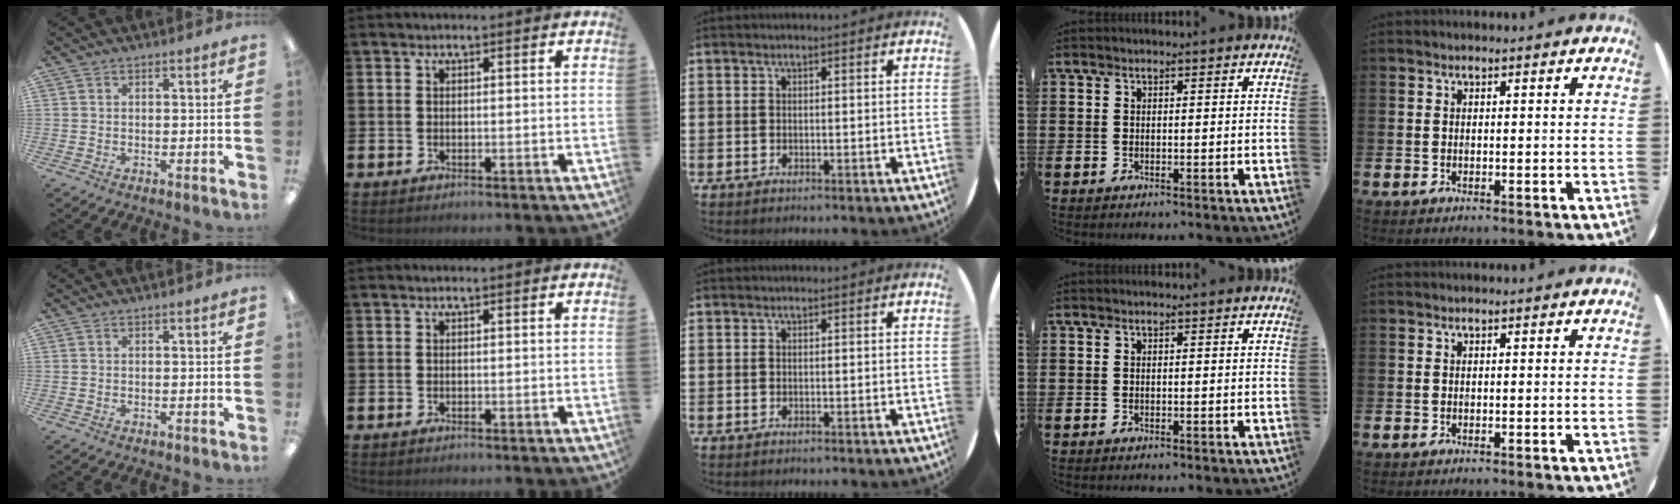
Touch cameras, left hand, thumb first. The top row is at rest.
{}